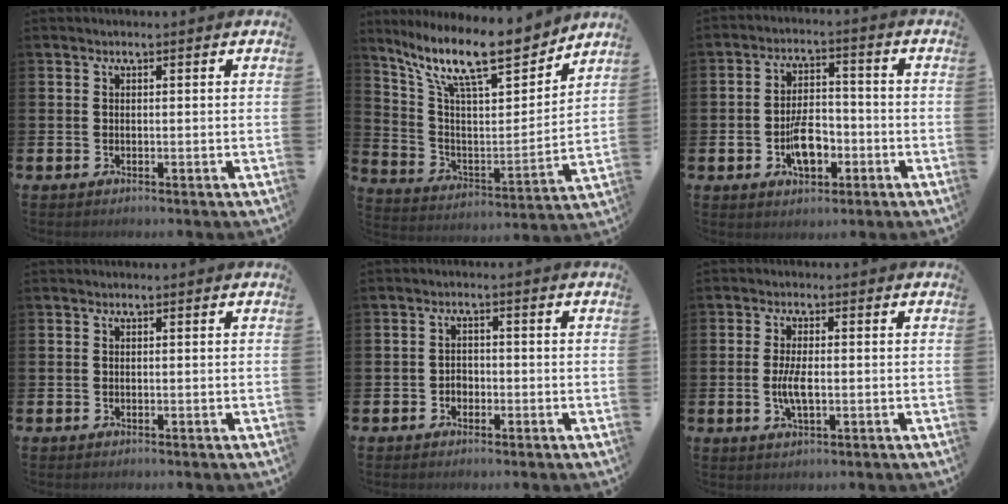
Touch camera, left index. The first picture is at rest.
{"total": 14.1, "force": [11.4, 3.4, 7.5], "torque": [-0.172, -0.071, 0.198]}
{"total": 6.6, "force": [-2.3, 3.8, 4.9], "torque": [-0.085, 0.011, -0.043]}
{"total": 0.0}
{"total": 1.8, "force": [-1.0, 1.5, 0.5], "torque": [-0.010, 0.003, -0.023]}
{"total": 4.0, "force": [-0.5, 1.4, 3.7], "torque": [-0.062, -0.006, -0.014]}